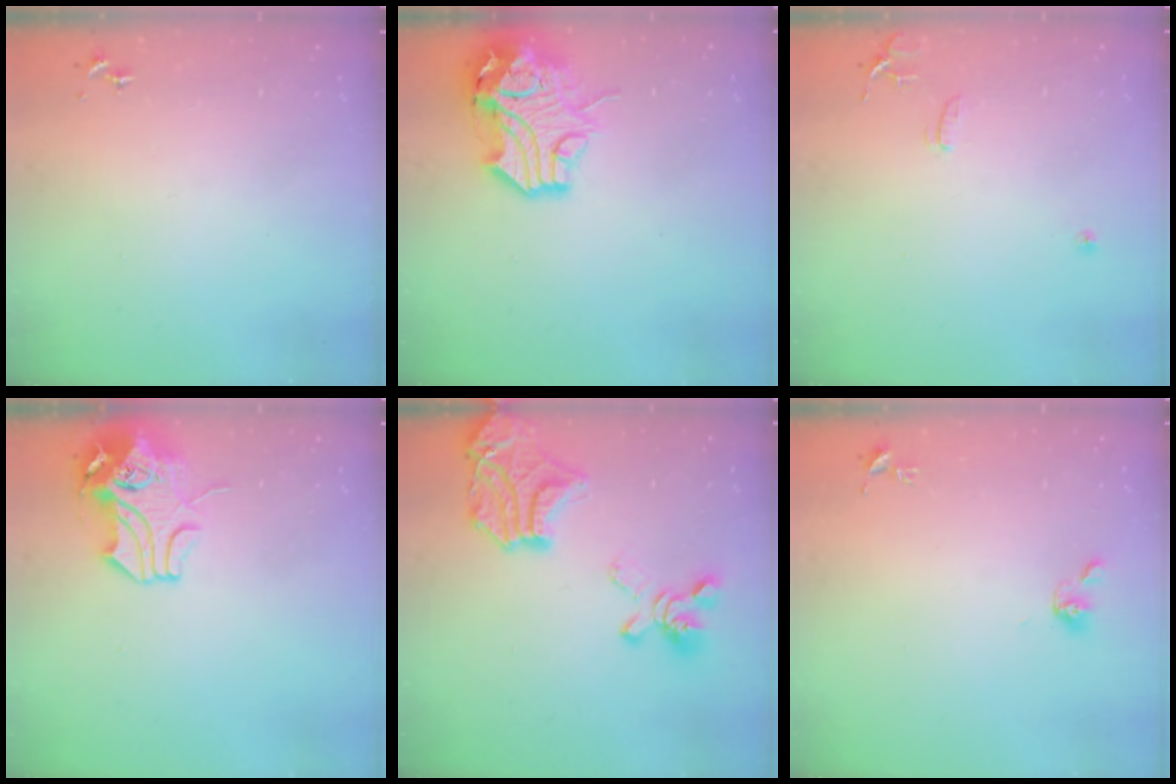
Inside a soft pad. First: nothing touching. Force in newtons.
{"total": 15.4, "press": 15.3, "slide": 2.0}
{"total": 8.5, "press": 8.5, "slide": 0.8}
{"total": 10.3, "press": 10.2, "slide": 1.7}
{"total": 25.0, "press": 24.9, "slide": 2.6}
{"total": 5.2, "press": 4.6, "slide": 2.3}